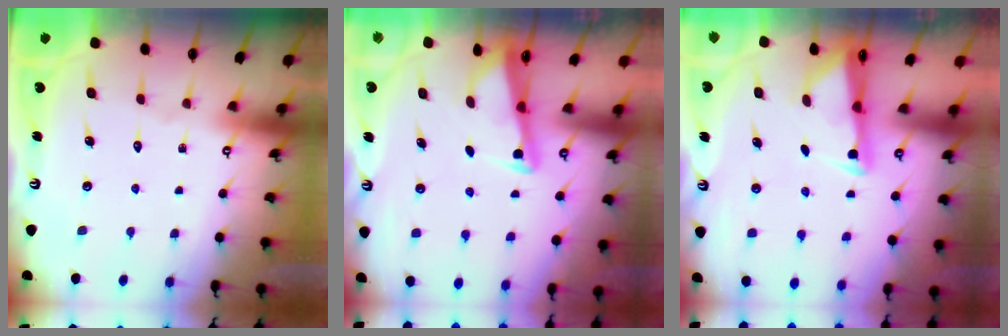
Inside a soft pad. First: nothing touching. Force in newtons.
{"total": 3.0, "press": 2.9, "slide": 0.3}
{"total": 2.6, "press": 2.5, "slide": 0.4}